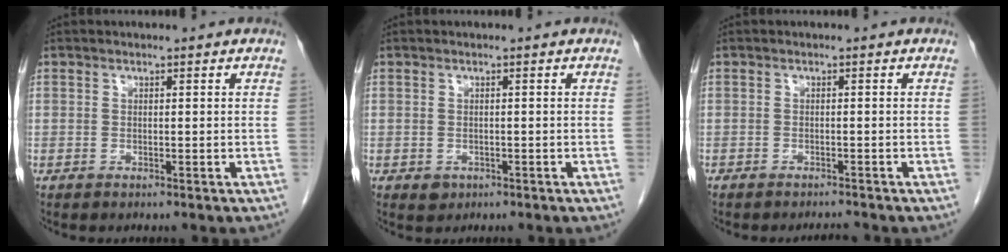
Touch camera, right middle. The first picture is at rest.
{"total": 1.3, "force": [-0.6, 1.1, 0.4], "torque": [-0.007, 0.002, -0.002]}
{"total": 1.2, "force": [-1.2, -0.1, 0.0], "torque": [-0.003, -0.006, -0.017]}